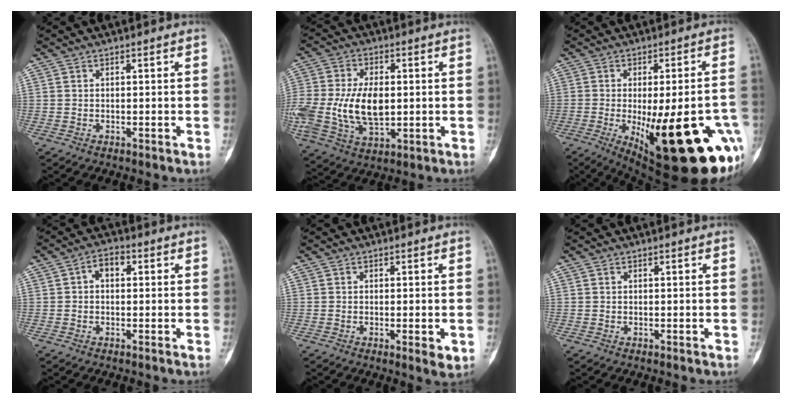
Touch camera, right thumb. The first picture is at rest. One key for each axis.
{"total": 17.1, "fx": -0.6, "fy": 10.2, "fz": 13.8, "tx": -0.305, "ty": -0.008, "tz": -0.002}
{"total": 27.8, "fx": -8.9, "fy": 9.1, "fz": 24.8, "tx": -0.275, "ty": -0.011, "tz": -0.098}
{"total": 3.7, "fx": 0.5, "fy": 2.4, "fz": 2.8, "tx": -0.033, "ty": 0.010, "tz": -0.004}
{"total": 3.0, "fx": -0.6, "fy": 0.8, "fz": 2.8, "tx": -0.041, "ty": -0.008, "tz": -0.007}
{"total": 0.0}